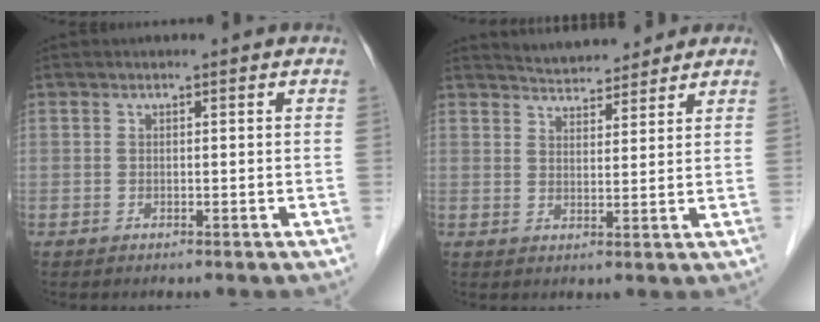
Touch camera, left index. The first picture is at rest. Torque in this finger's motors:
{"motor_torque": [-0.08, -0.42, -0.16, 0.01]}